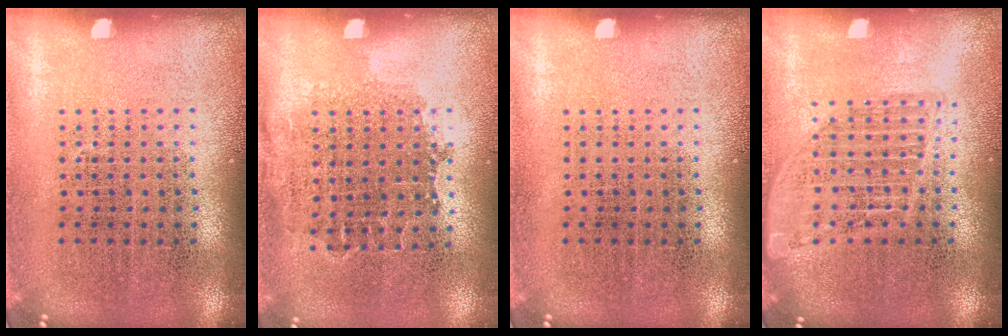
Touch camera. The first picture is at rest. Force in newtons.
{"total": 0.9, "press": 0.8, "slide": 0.5}
{"total": 0.0}
{"total": 1.5, "press": 1.4, "slide": 0.7}